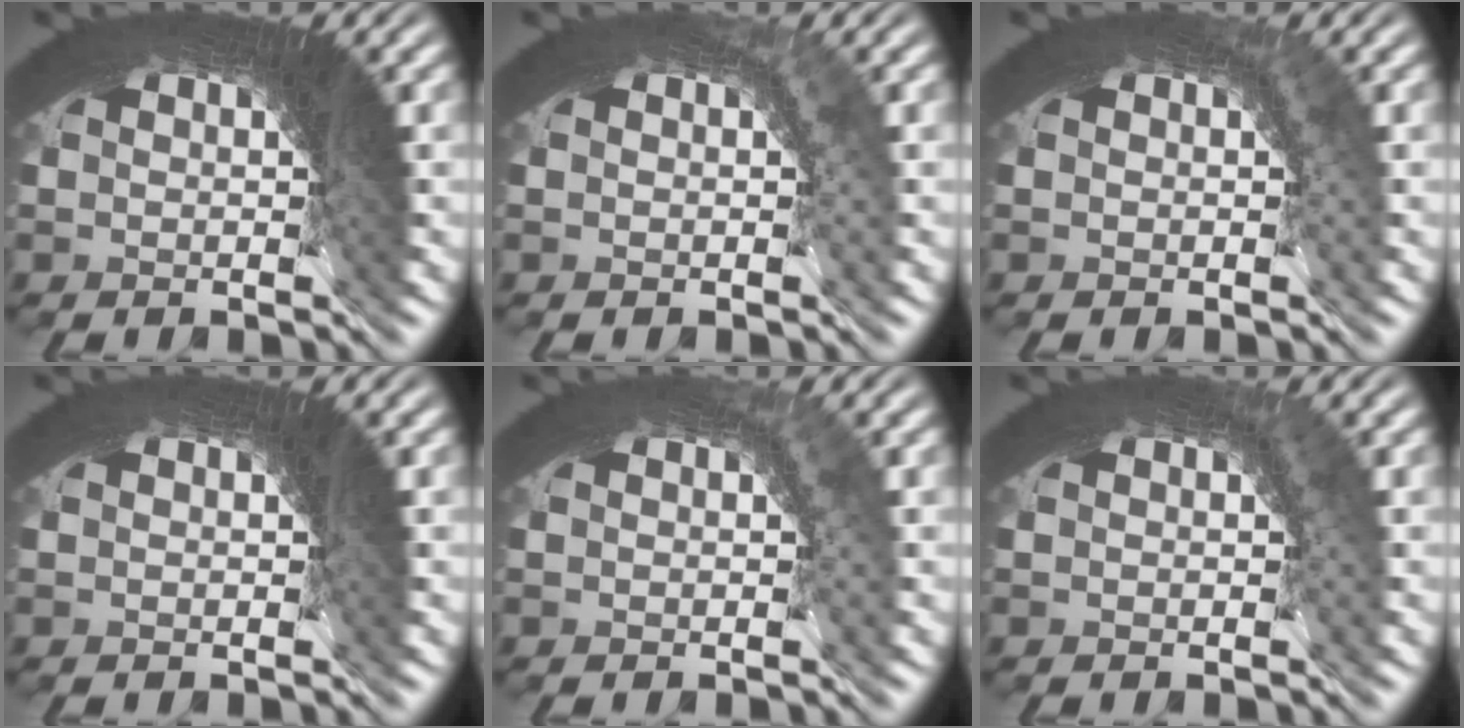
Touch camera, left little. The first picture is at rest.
{"total": 6.5, "force": [-0.9, -2.0, -6.1], "torque": [0.063, -0.014, -0.004]}
{"total": 5.3, "force": [-0.6, -1.6, -5.0], "torque": [0.048, -0.013, -0.002]}
{"total": 0.0}
{"total": 5.9, "force": [-0.8, -1.8, -5.5], "torque": [0.056, -0.013, -0.004]}
{"total": 4.4, "force": [-0.5, -1.2, -4.2], "torque": [0.038, -0.011, 0.000]}